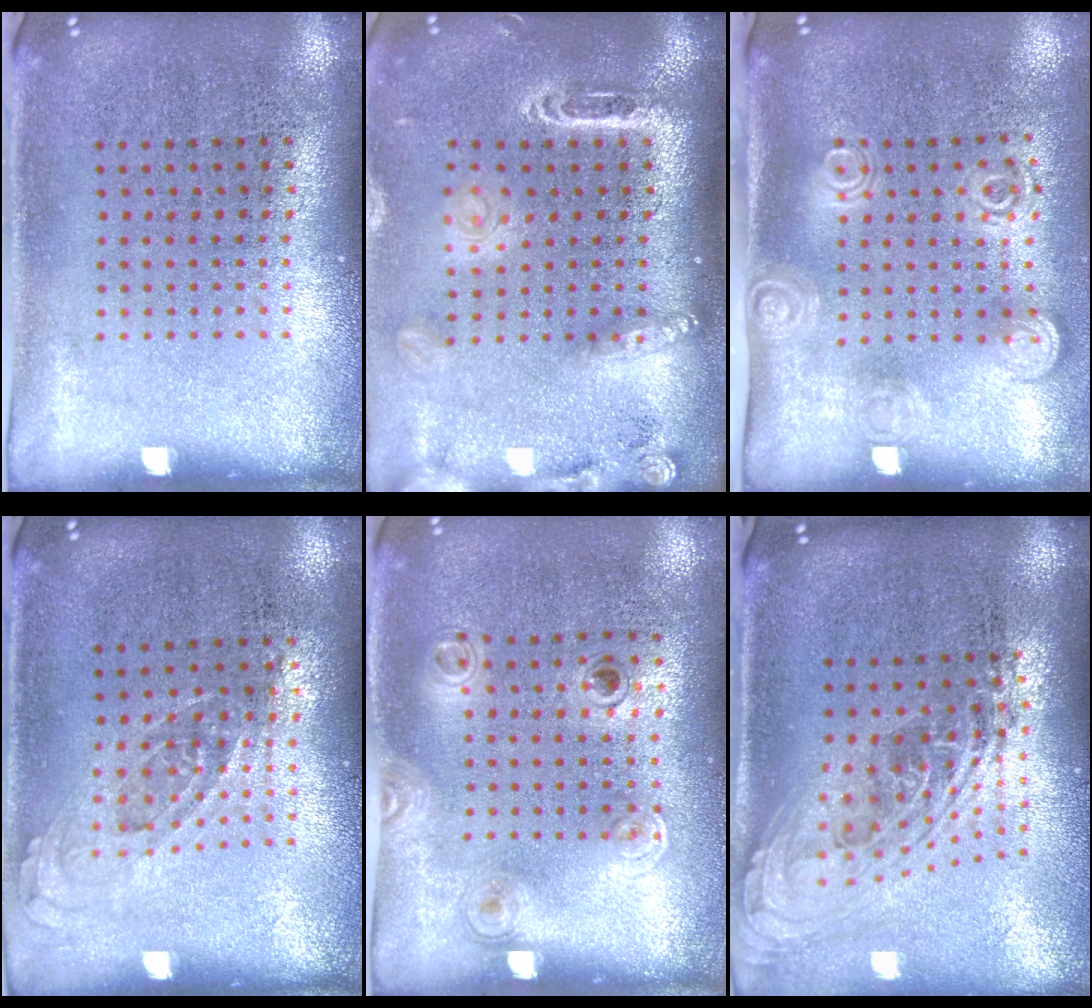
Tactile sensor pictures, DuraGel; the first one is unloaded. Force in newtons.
{"total": 2.4, "press": 1.9, "slide": 1.5}
{"total": 1.9, "press": 1.4, "slide": 1.3}
{"total": 0.8, "press": 0.7, "slide": 0.3}
{"total": 1.1, "press": 0.9, "slide": 0.7}
{"total": 2.2, "press": 1.6, "slide": 1.4}